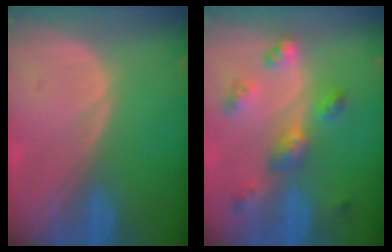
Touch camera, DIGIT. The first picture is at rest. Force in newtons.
{"total": 6.4, "press": 5.7, "slide": 2.8}